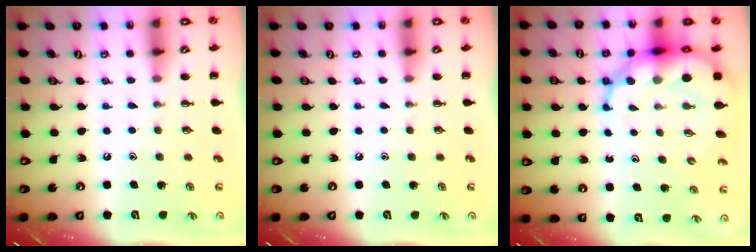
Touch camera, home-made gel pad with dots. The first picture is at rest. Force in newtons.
{"total": 0.0}
{"total": 13.6, "press": 13.2, "slide": 3.6}